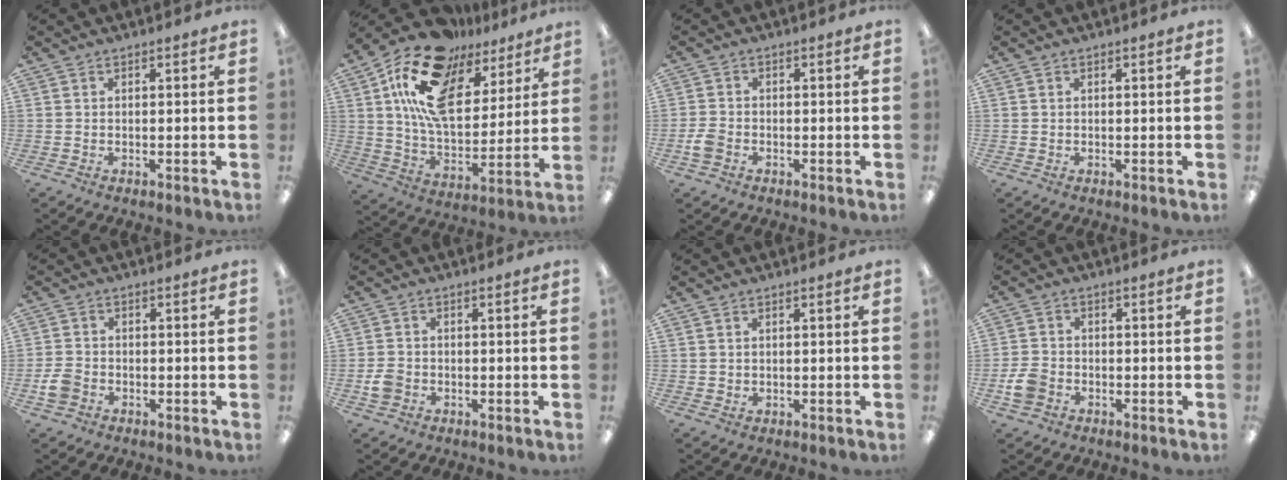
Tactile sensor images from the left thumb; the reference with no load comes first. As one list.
[{"total": 20.9, "force": [11.8, 11.3, 13.1], "torque": [-0.254, -0.057, 0.208]}, {"total": 3.0, "force": [-1.2, 2.2, 1.7], "torque": [-0.033, 0.005, -0.023]}, {"total": 0.0}, {"total": 3.8, "force": [-1.6, 3.0, 1.7], "torque": [-0.032, 0.008, -0.028]}, {"total": 3.4, "force": [-1.0, 2.9, 1.4], "torque": [-0.014, 0.004, -0.019]}, {"total": 1.0, "force": [0.7, 0.7, 0.1], "torque": [-0.002, 0.002, 0.012]}, {"total": 4.7, "force": [-1.9, 3.7, 2.2], "torque": [-0.038, 0.006, -0.035]}]